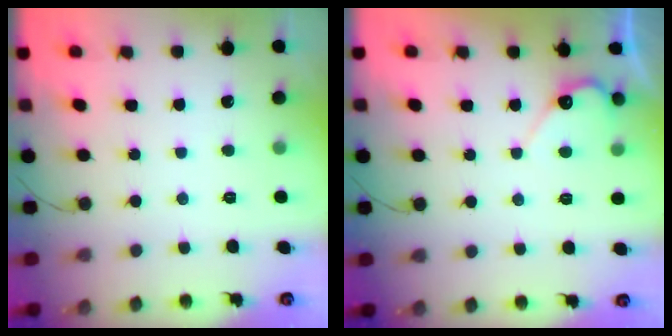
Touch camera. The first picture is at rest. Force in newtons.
{"total": 6.7, "press": 6.7, "slide": 0.5}